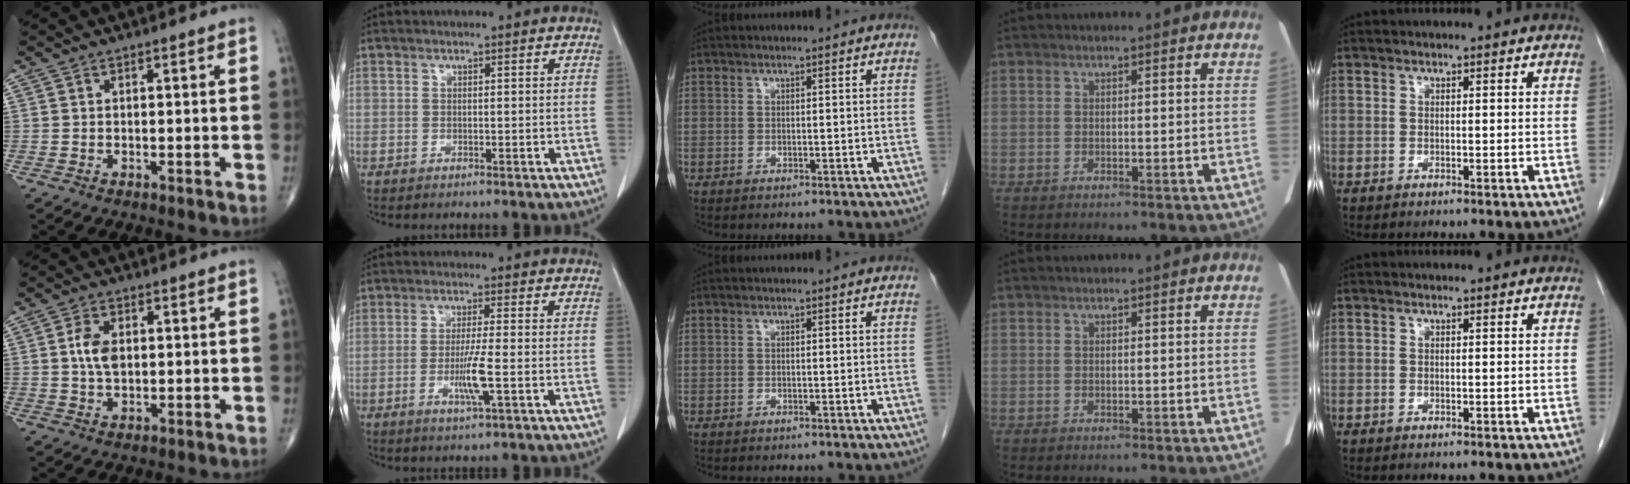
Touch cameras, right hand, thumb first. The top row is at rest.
{"thumb": {"total": 4.9, "force": [0.6, 3.0, 3.9], "torque": [-0.076, 0.001, 0.010]}, "index": {"total": 5.3, "force": [-1.5, -0.3, 5.1], "torque": [-0.098, -0.012, -0.026]}}